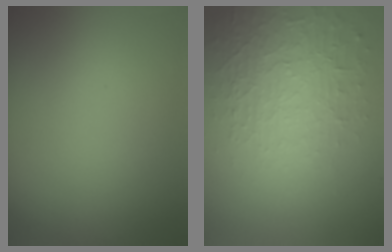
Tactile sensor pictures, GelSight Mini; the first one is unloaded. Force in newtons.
{"total": 5.0, "press": 3.2, "slide": 3.8}